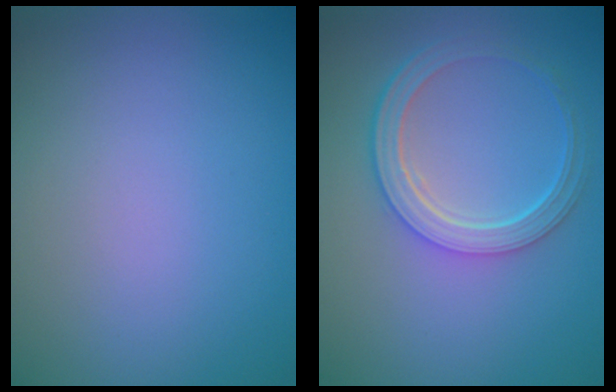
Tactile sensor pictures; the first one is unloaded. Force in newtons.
{"total": 4.7, "press": 3.6, "slide": 3.0}